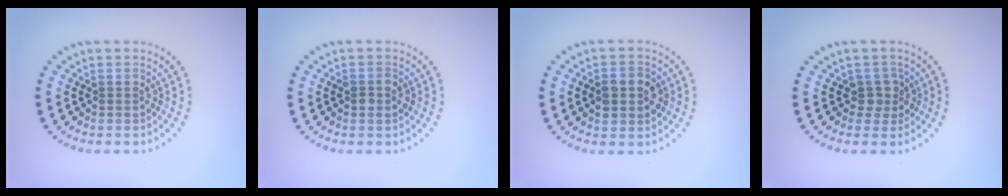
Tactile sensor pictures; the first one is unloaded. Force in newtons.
{"total": 1.3, "press": 1.2, "slide": 0.3}
{"total": 3.5, "press": 3.5, "slide": 0.2}
{"total": 1.9, "press": 1.5, "slide": 1.2}